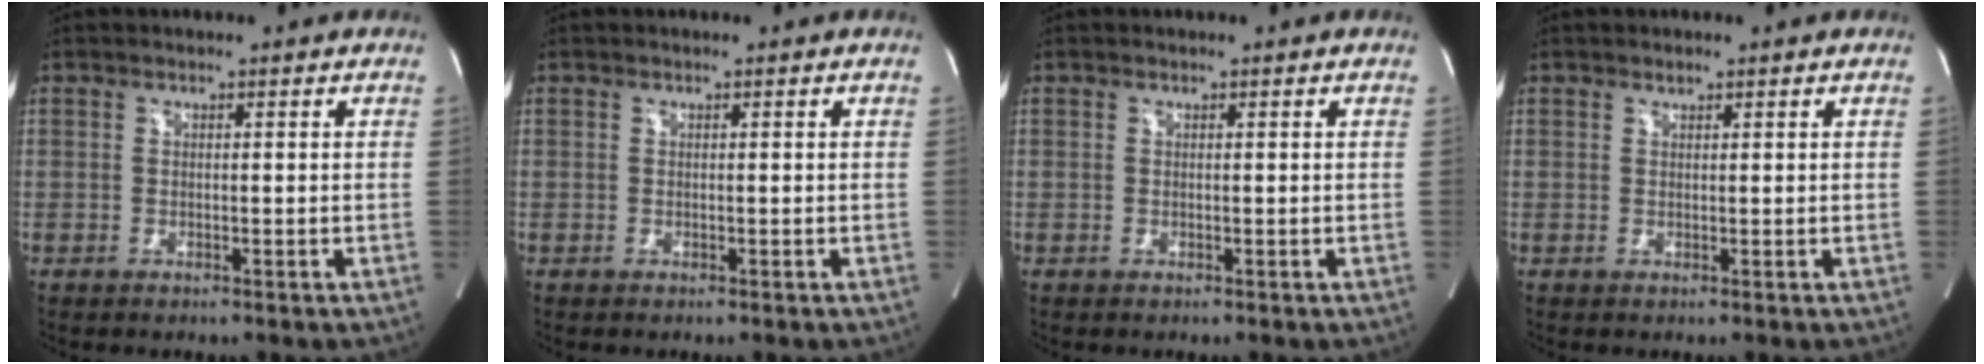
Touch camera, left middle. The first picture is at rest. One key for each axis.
{"total": 0.0}
{"total": 0.0}
{"total": 0.6, "fx": 0.5, "fy": 0.2, "fz": 0.2, "tx": -0.008, "ty": -0.001, "tz": 0.009}